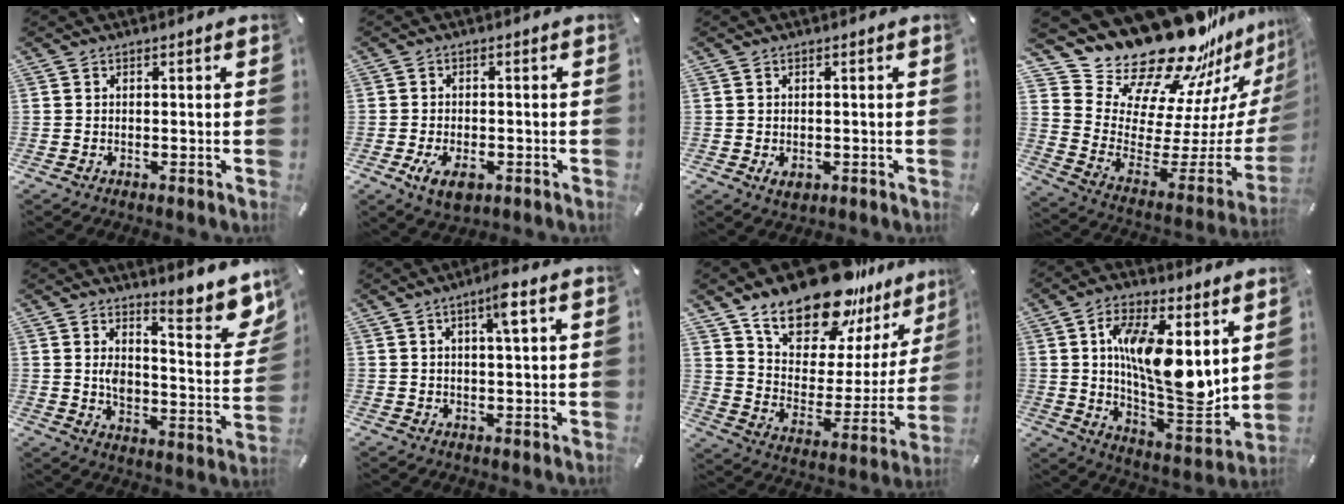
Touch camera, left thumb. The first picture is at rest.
{"total": 4.9, "force": [-1.9, 3.0, 3.4], "torque": [-0.065, 0.001, -0.036]}
{"total": 2.0, "force": [-0.2, 1.7, 1.0], "torque": [-0.002, -0.003, -0.006]}
{"total": 24.6, "force": [21.5, 10.1, 6.3], "torque": [-0.090, -0.198, 0.396]}
{"total": 12.4, "force": [8.8, 4.7, 7.3], "torque": [-0.094, -0.086, 0.152]}
{"total": 5.2, "force": [2.2, 0.8, 4.7], "torque": [-0.088, 0.001, 0.033]}
{"total": 22.0, "force": [18.1, 9.7, 8.0], "torque": [-0.130, -0.144, 0.312]}
{"total": 16.8, "force": [4.2, 7.1, 14.6], "torque": [-0.251, -0.033, 0.067]}